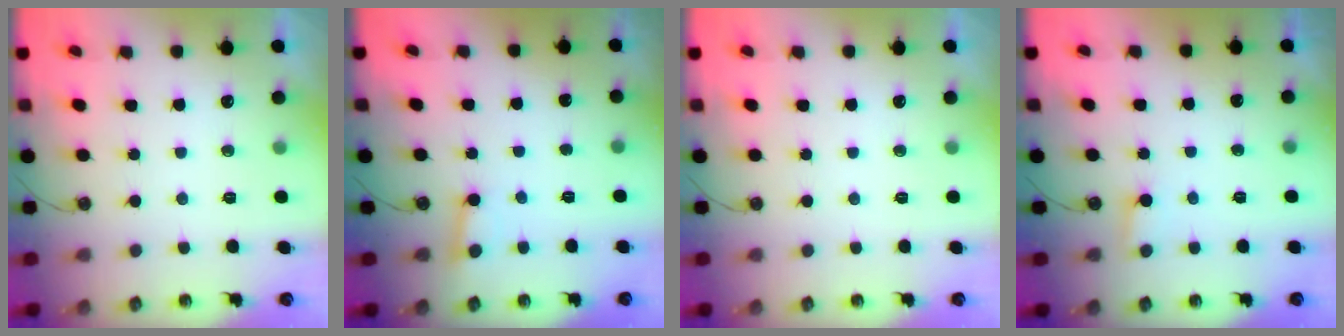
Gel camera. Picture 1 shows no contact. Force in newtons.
{"total": 2.6, "press": 2.5, "slide": 0.7}
{"total": 0.0}
{"total": 3.1, "press": 3.1, "slide": 0.3}